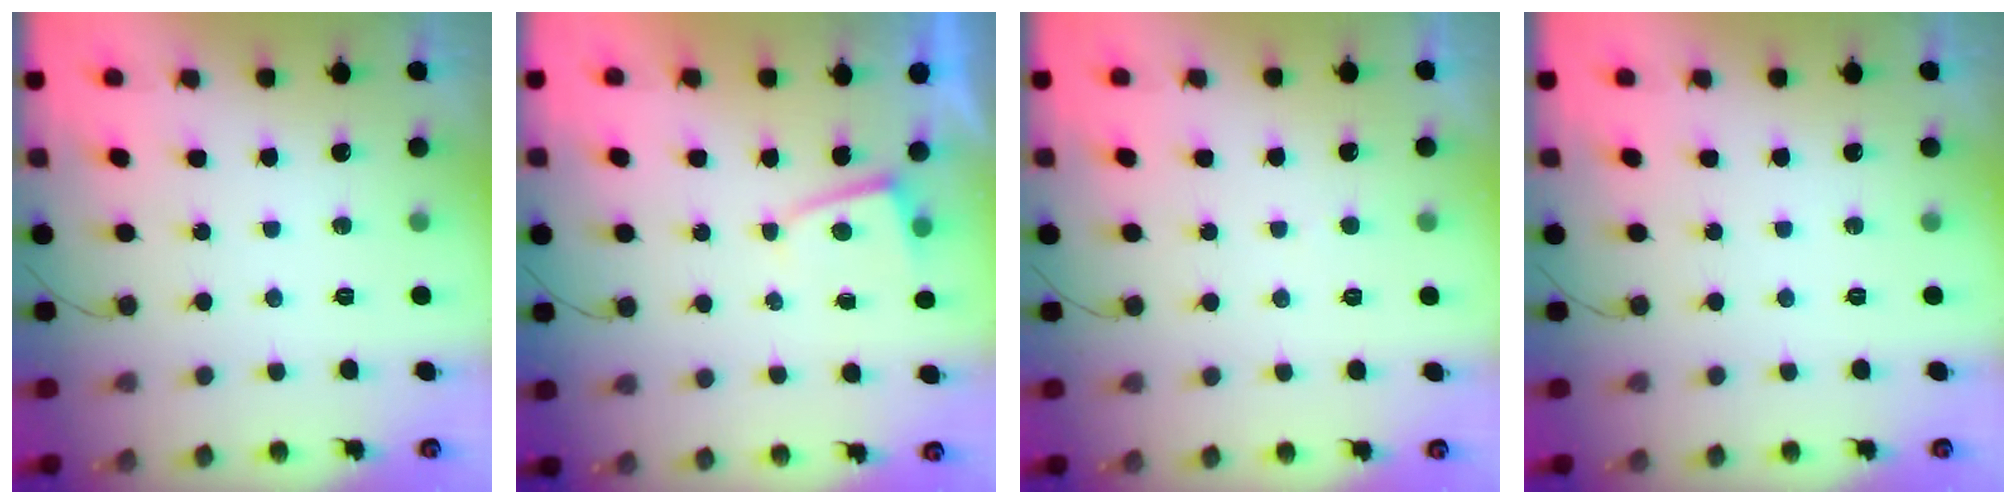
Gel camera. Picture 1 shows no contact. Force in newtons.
{"total": 2.0, "press": 2.0, "slide": 0.3}
{"total": 1.9, "press": 1.9, "slide": 0.3}
{"total": 0.0}